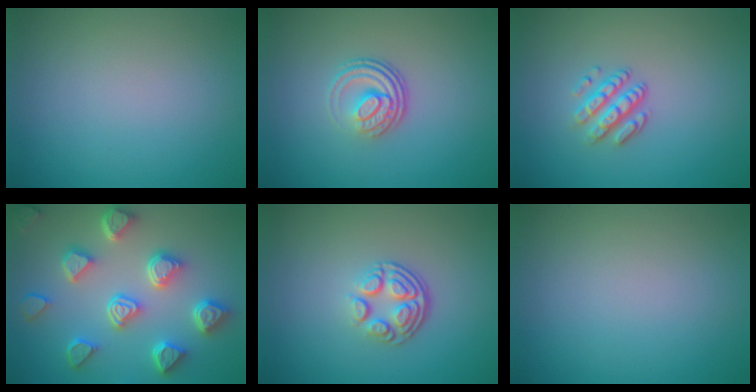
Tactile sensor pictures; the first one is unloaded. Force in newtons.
{"total": 3.7, "press": 2.5, "slide": 2.8}
{"total": 2.9, "press": 2.3, "slide": 1.8}
{"total": 6.9, "press": 5.6, "slide": 4.0}
{"total": 4.0, "press": 2.6, "slide": 3.0}
{"total": 0.0}